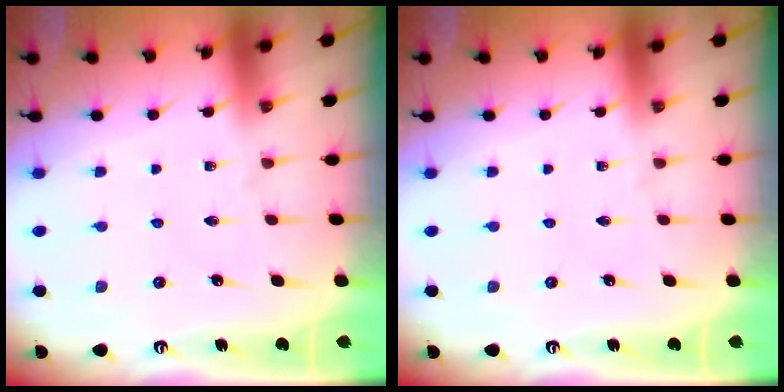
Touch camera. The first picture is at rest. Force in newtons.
{"total": 0.0}